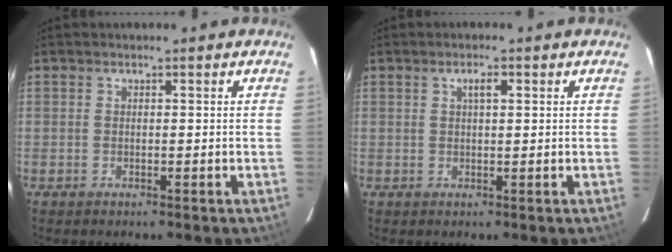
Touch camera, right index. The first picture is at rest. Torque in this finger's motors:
{"motor_torque": [0.10, -0.05, 0.10, 0.03]}